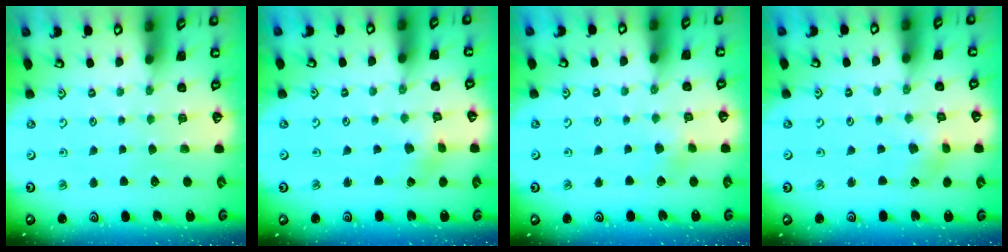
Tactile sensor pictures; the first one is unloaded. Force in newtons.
{"total": 1.2, "press": 1.2, "slide": 0.2}
{"total": 3.6, "press": 3.5, "slide": 0.3}
{"total": 2.5, "press": 2.4, "slide": 0.5}